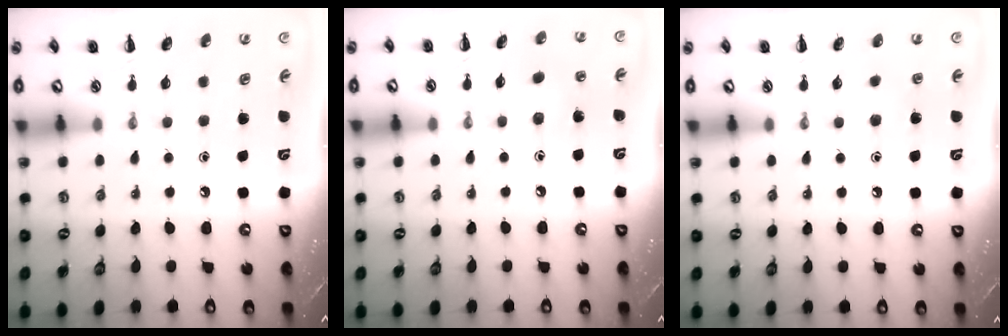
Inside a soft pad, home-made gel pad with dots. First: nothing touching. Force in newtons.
{"total": 6.7, "press": 6.6, "slide": 1.4}
{"total": 3.4, "press": 3.2, "slide": 1.2}